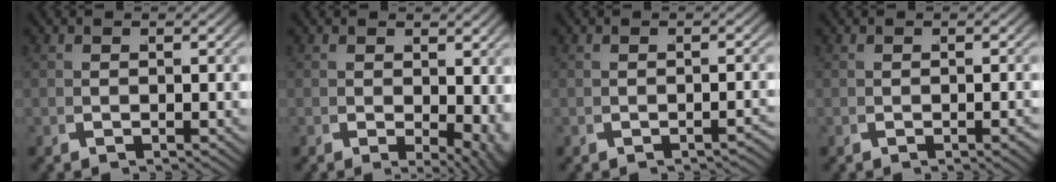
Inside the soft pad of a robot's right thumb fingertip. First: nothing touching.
{"total": 3.4, "force": [0.2, 1.7, 2.9], "torque": [-0.036, -0.018, 0.013]}
{"total": 1.5, "force": [-1.4, 0.2, 0.5], "torque": [-0.013, 0.002, -0.018]}
{"total": 0.7, "force": [-0.3, 0.1, 0.6], "torque": [-0.011, 0.004, -0.005]}